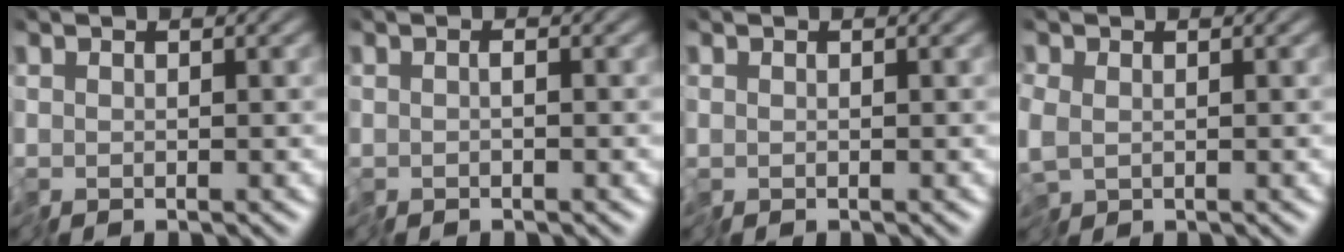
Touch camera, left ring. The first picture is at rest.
{"total": 0.9, "force": [-0.6, 0.2, 0.6], "torque": [-0.016, -0.003, -0.013]}
{"total": 0.0}
{"total": 2.5, "force": [-0.6, 1.9, 1.6], "torque": [-0.042, -0.009, -0.013]}